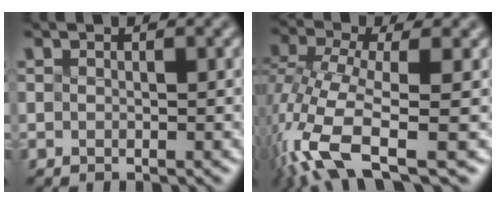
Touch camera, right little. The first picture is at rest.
{"total": 8.1, "force": [-5.6, 1.4, 5.7], "torque": [-0.152, -0.020, -0.077]}